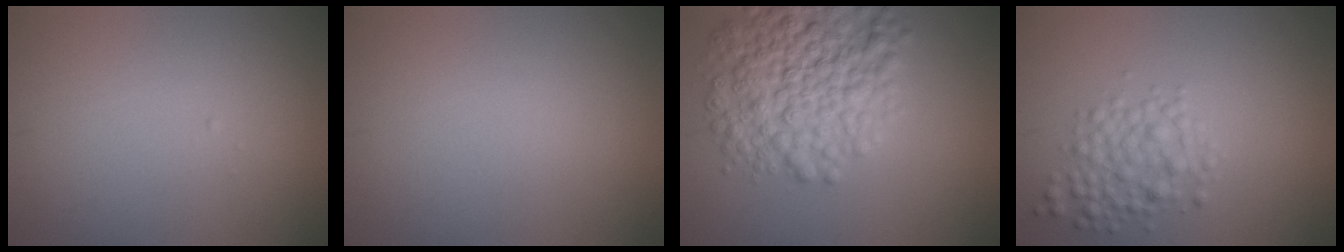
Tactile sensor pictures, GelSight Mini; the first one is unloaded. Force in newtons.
{"total": 0.0}
{"total": 8.2, "press": 8.2, "slide": 0.3}
{"total": 3.0, "press": 3.0, "slide": 0.1}